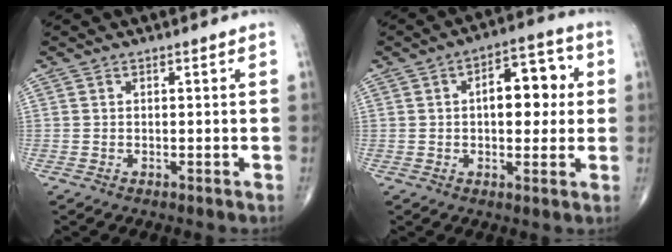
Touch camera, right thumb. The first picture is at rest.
{"total": 10.8, "force": [1.5, 5.8, 9.0], "torque": [-0.093, 0.017, 0.015]}